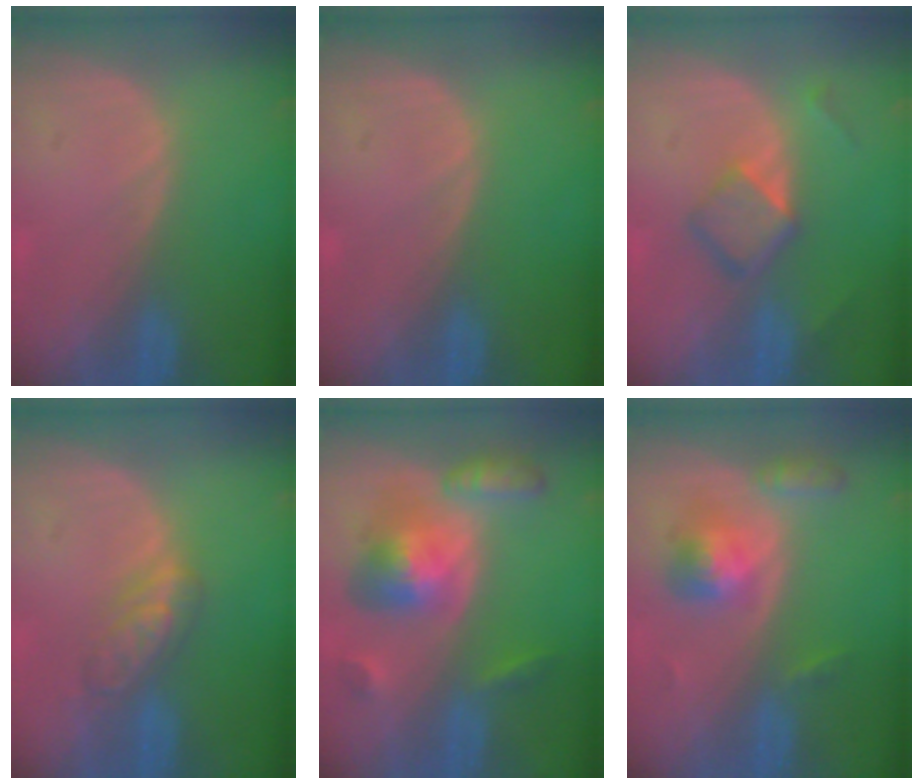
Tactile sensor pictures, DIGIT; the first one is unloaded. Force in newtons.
{"total": 0.0}
{"total": 4.8, "press": 4.5, "slide": 1.4}
{"total": 4.6, "press": 4.5, "slide": 1.0}
{"total": 8.3, "press": 8.2, "slide": 0.6}
{"total": 5.3, "press": 5.0, "slide": 1.7}